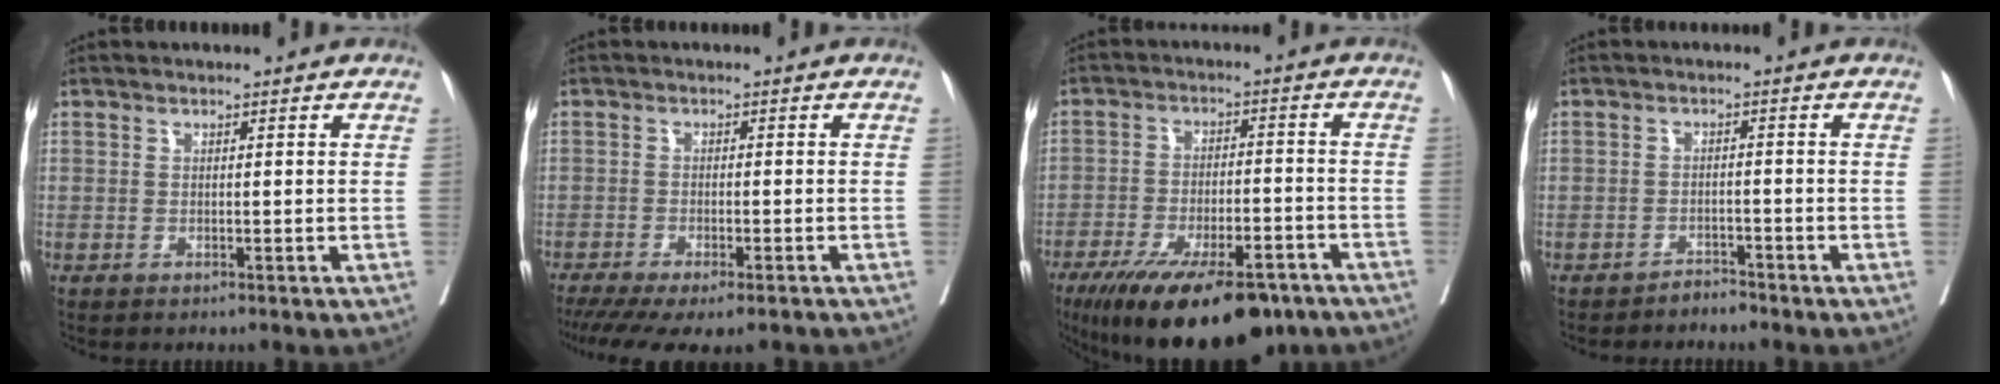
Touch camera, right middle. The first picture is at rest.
{"total": 12.9, "force": [-10.5, 2.6, 7.0], "torque": [-0.130, -0.026, -0.151]}
{"total": 18.0, "force": [-13.0, 5.3, 11.2], "torque": [-0.168, -0.016, -0.201]}
{"total": 1.7, "force": [-1.6, 0.3, -0.1], "torque": [-0.001, -0.003, -0.027]}